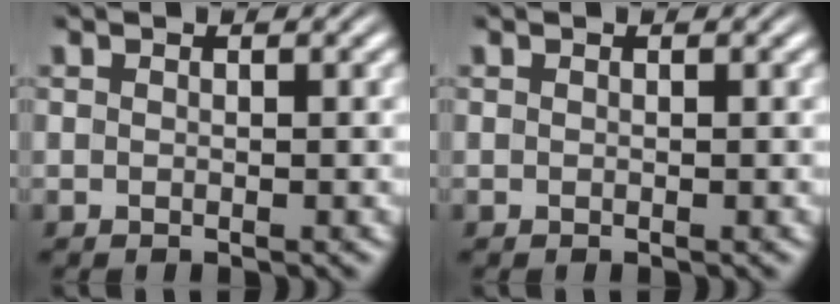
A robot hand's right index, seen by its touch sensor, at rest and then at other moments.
{"total": 0.0}